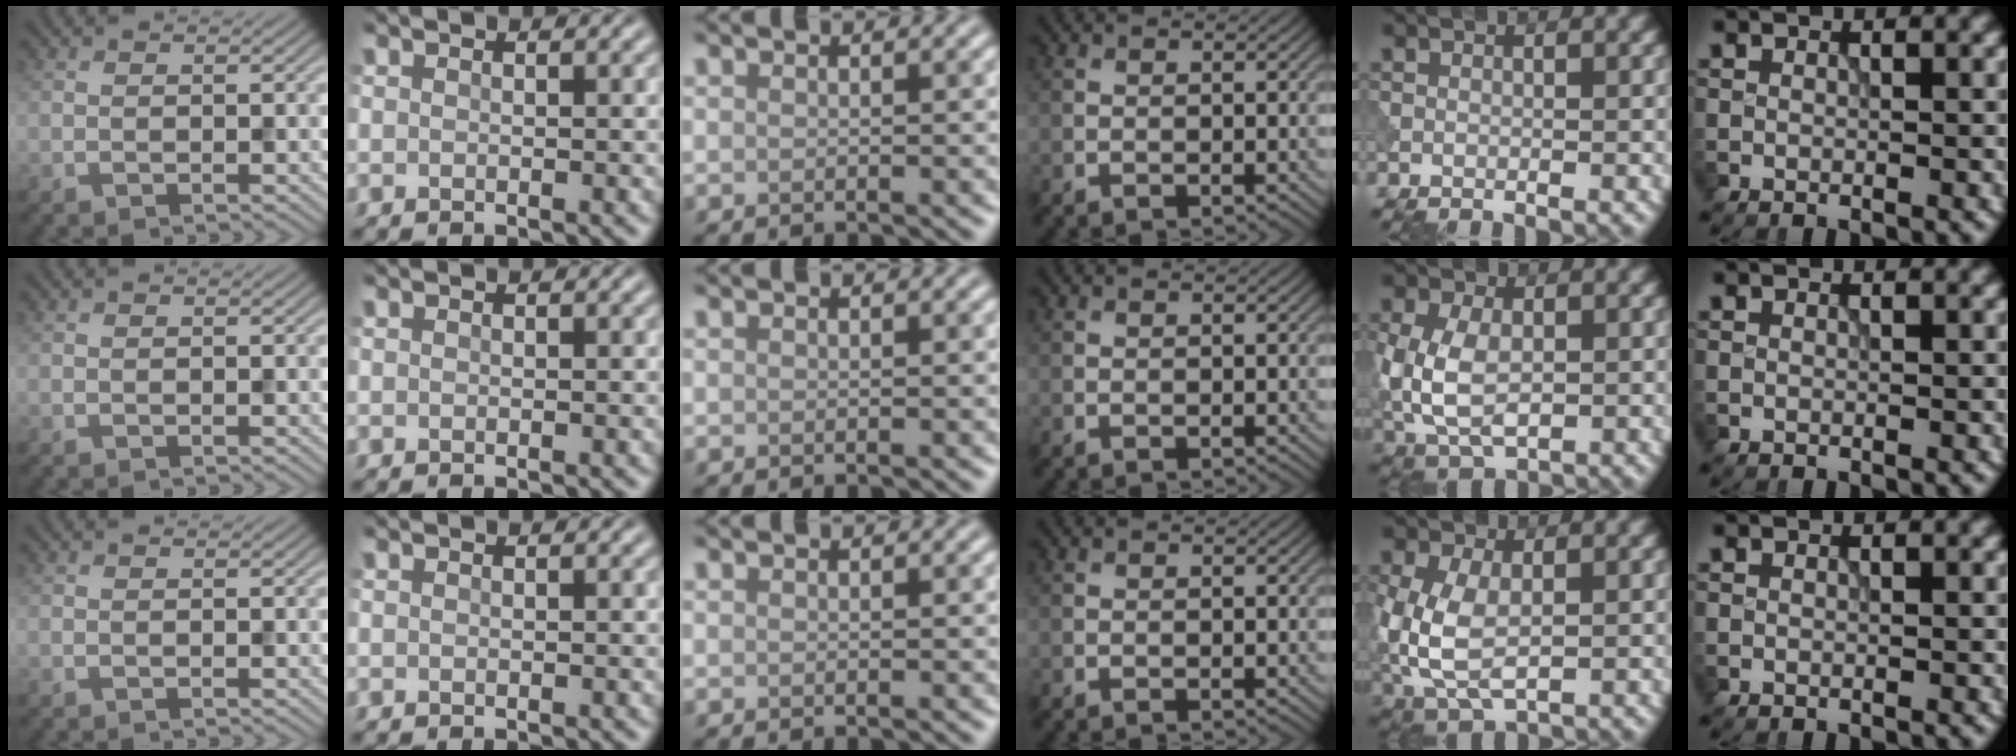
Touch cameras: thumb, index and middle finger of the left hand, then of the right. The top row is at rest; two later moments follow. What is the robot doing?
{"motion": "press", "object": "tv remote"}